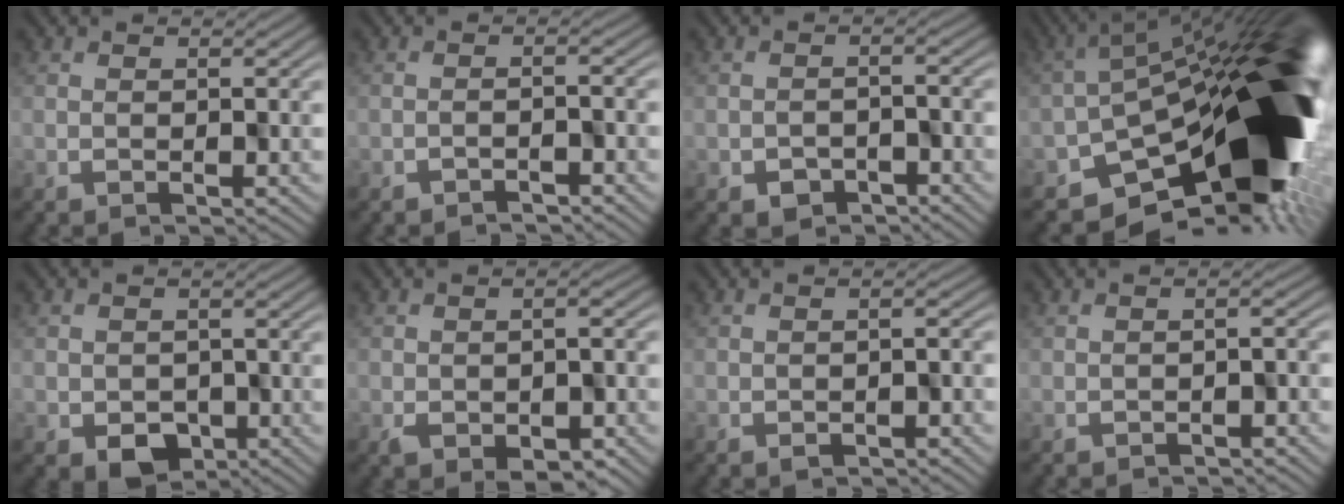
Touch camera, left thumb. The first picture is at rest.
{"total": 1.6, "force": [-1.6, 0.0, 0.5], "torque": [-0.006, 0.006, -0.026]}
{"total": 3.0, "force": [-2.1, 1.8, 1.3], "torque": [-0.016, -0.001, -0.032]}
{"total": 17.4, "force": [-6.5, 8.5, 13.7], "torque": [-0.188, -0.026, -0.109]}
{"total": 3.9, "force": [-1.6, 3.0, 1.8], "torque": [-0.023, -0.013, -0.024]}
{"total": 5.6, "force": [-2.8, 3.0, 3.9], "torque": [-0.054, -0.012, -0.033]}
{"total": 1.8, "force": [-1.1, 0.7, 1.3], "torque": [-0.017, 0.003, -0.010]}
{"total": 1.6, "force": [-1.3, 0.3, 0.9], "torque": [-0.012, 0.004, -0.016]}